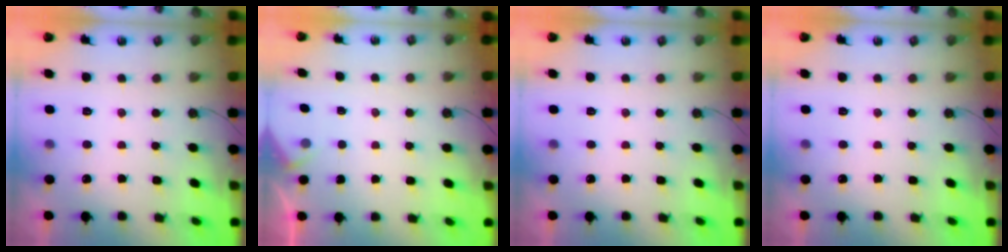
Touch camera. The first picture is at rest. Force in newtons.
{"total": 2.2, "press": 2.2, "slide": 0.4}
{"total": 0.0}
{"total": 0.0}